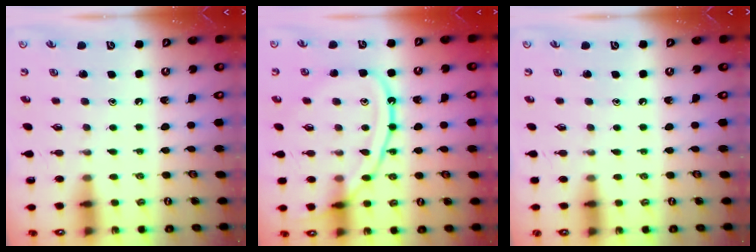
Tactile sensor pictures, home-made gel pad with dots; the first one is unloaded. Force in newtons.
{"total": 14.2, "press": 14.2, "slide": 1.2}
{"total": 2.7, "press": 2.7, "slide": 0.5}